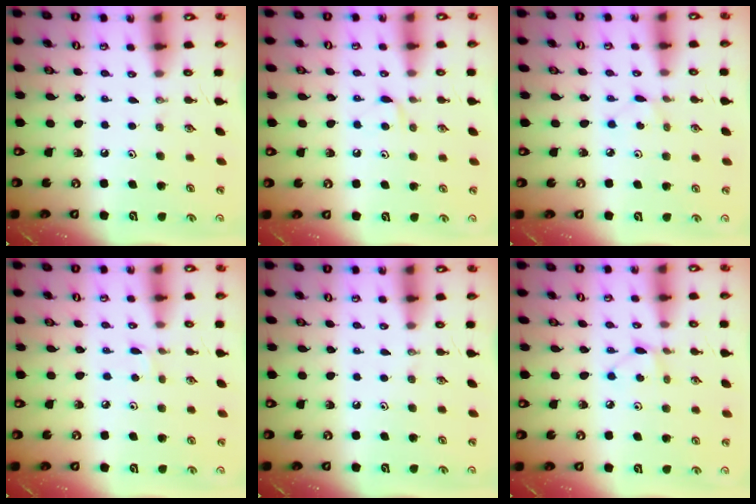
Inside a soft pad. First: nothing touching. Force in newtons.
{"total": 5.0, "press": 5.0, "slide": 0.7}
{"total": 2.3, "press": 2.3, "slide": 0.3}
{"total": 1.9, "press": 1.9, "slide": 0.2}
{"total": 0.0}
{"total": 4.6, "press": 4.6, "slide": 0.5}